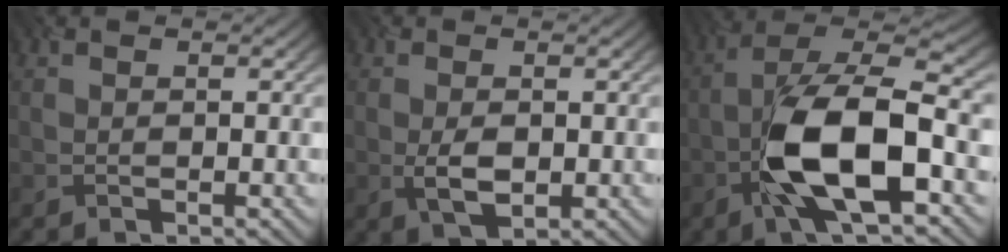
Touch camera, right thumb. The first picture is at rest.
{"total": 3.2, "force": [-0.8, 1.8, 2.4], "torque": [-0.063, -0.004, -0.009]}
{"total": 13.5, "force": [-4.2, 5.5, 11.6], "torque": [-0.218, 0.003, -0.074]}